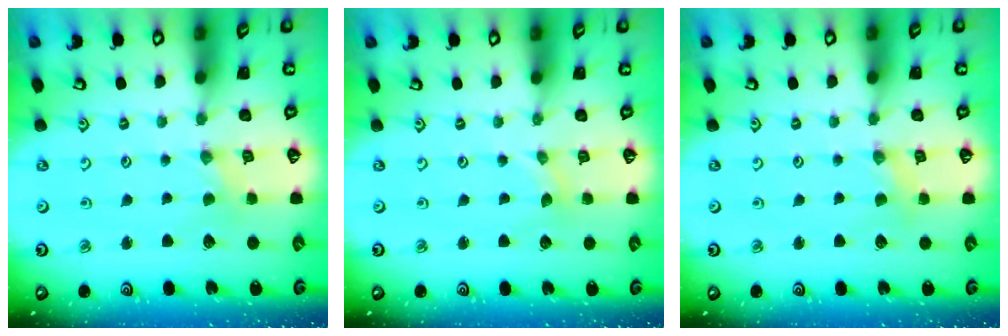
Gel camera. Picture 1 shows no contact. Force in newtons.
{"total": 0.0}
{"total": 2.2, "press": 2.2, "slide": 0.4}